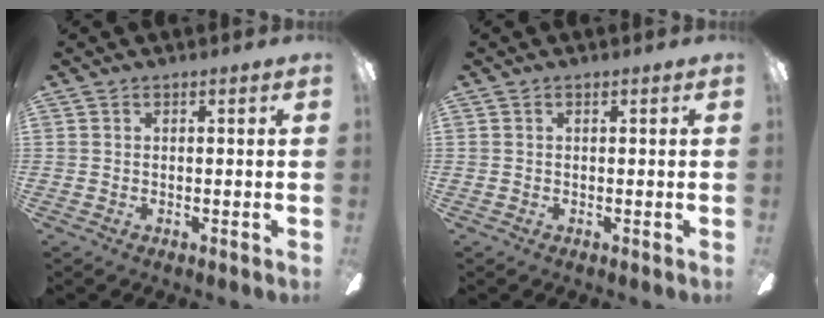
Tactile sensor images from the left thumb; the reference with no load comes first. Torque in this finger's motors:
{"motor_torque": [-0.02, 0.00, -0.11, -0.07, 0.00]}